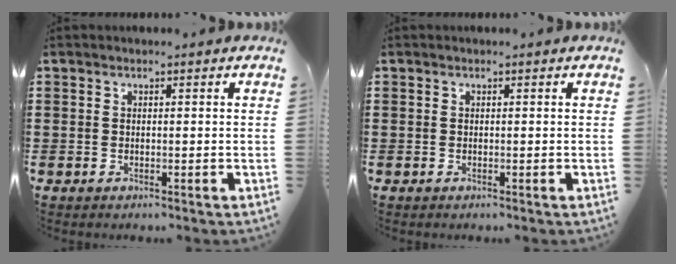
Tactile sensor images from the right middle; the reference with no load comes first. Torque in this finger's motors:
{"motor_torque": [-0.14, -0.69, 0.08, 0.01]}